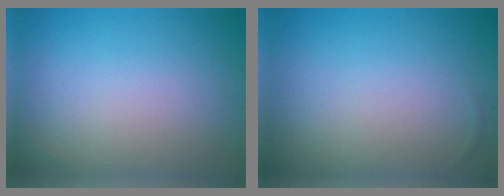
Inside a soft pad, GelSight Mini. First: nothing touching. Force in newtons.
{"total": 0.0}